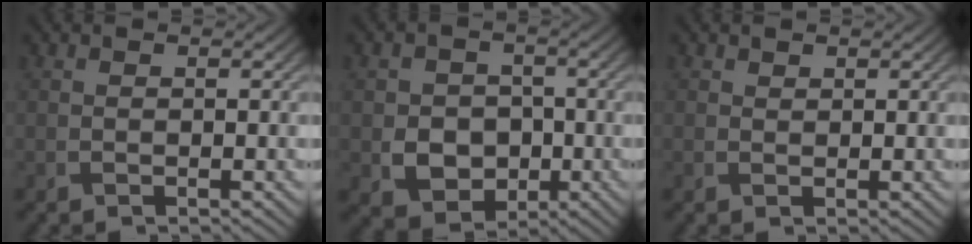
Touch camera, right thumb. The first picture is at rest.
{"total": 6.4, "force": [-1.3, 5.4, 3.2], "torque": [-0.067, -0.013, -0.036]}
{"total": 1.0, "force": [0.8, 0.6, 0.2], "torque": [-0.004, -0.003, 0.015]}